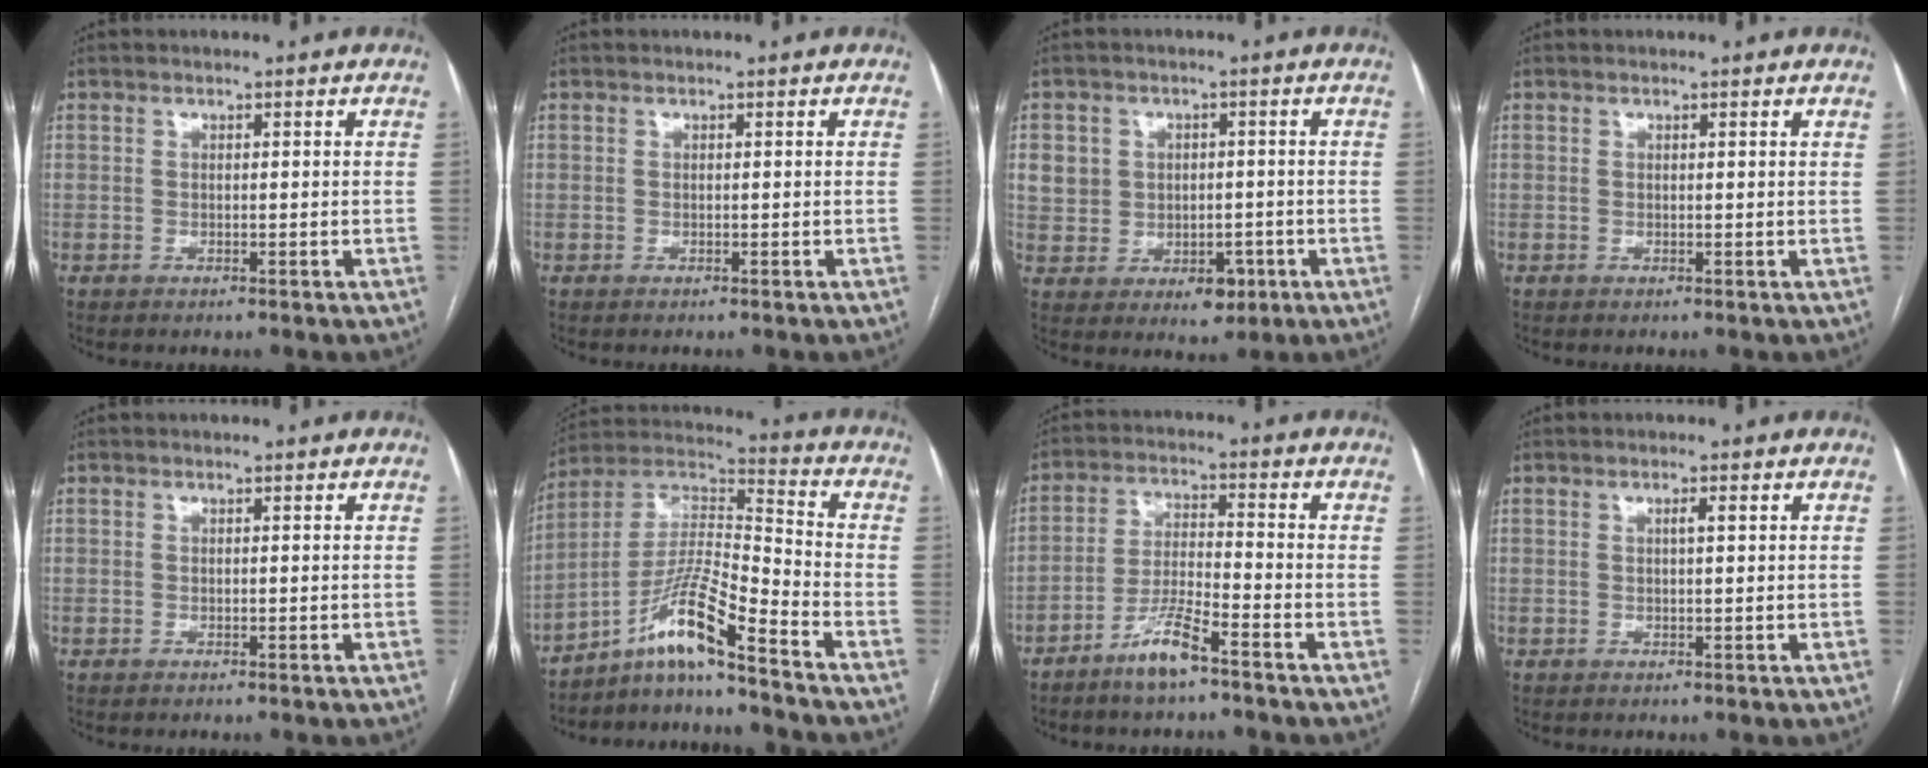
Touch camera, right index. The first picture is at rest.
{"total": 0.0}
{"total": 8.3, "force": [-0.4, 7.5, 3.6], "torque": [-0.047, 0.023, 0.015]}
{"total": 0.5, "force": [0.5, -0.1, 0.1], "torque": [-0.010, -0.002, 0.005]}
{"total": 0.0}
{"total": 10.8, "force": [-7.8, -0.5, 7.4], "torque": [-0.150, 0.014, -0.145]}
{"total": 6.4, "force": [-4.7, 0.3, 4.4], "torque": [-0.090, -0.007, -0.093]}
{"total": 1.3, "force": [0.6, 0.0, 1.2], "torque": [-0.020, 0.000, 0.008]}